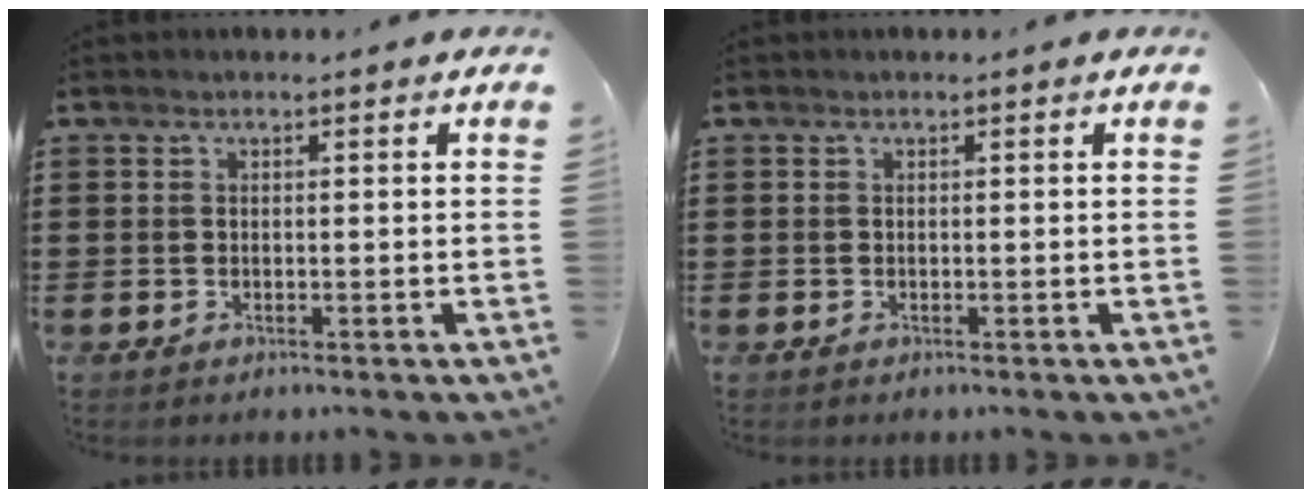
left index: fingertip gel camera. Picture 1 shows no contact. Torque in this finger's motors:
{"motor_torque": [0.00, 0.00, 0.00, 0.00]}